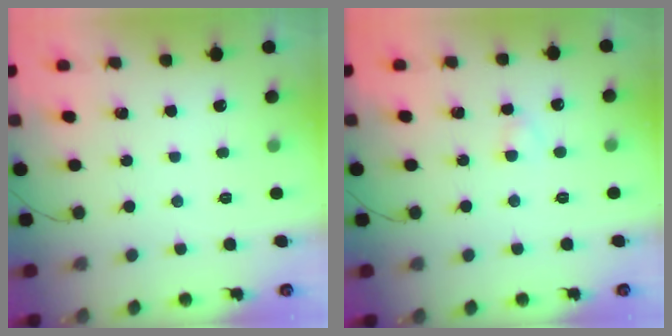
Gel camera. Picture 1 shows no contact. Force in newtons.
{"total": 2.2, "press": 2.0, "slide": 0.9}